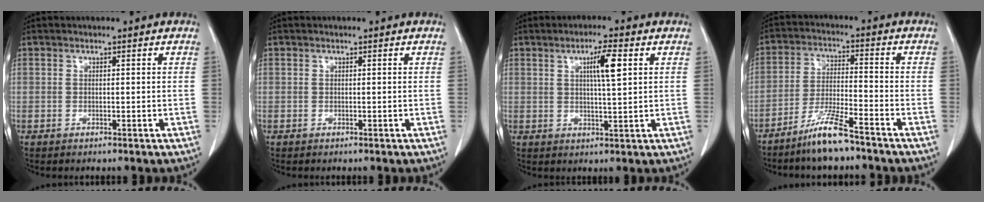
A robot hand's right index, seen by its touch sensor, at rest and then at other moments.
{"total": 0.0}
{"total": 5.3, "force": [1.8, 0.2, 4.9], "torque": [-0.083, 0.000, 0.029]}
{"total": 7.7, "force": [-6.0, 0.3, 4.8], "torque": [-0.098, -0.019, -0.118]}